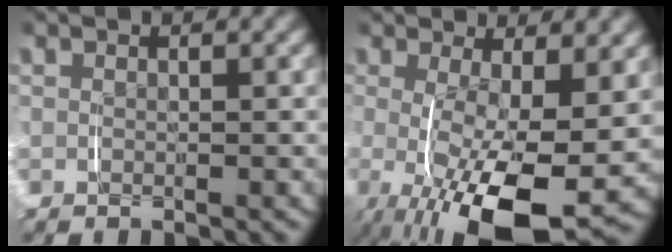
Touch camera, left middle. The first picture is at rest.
{"total": 10.3, "force": [-1.8, 4.2, 9.3], "torque": [-0.168, -0.030, -0.015]}